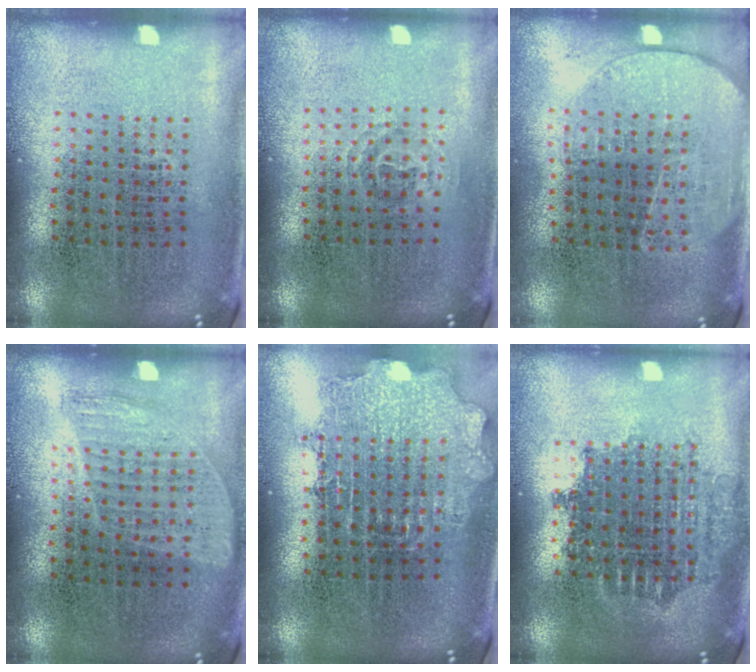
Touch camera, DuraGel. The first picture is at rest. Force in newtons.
{"total": 0.9, "press": 0.6, "slide": 0.7}
{"total": 1.9, "press": 1.5, "slide": 1.1}
{"total": 0.9, "press": 0.8, "slide": 0.4}
{"total": 1.7, "press": 1.4, "slide": 1.0}
{"total": 1.7, "press": 1.4, "slide": 1.0}